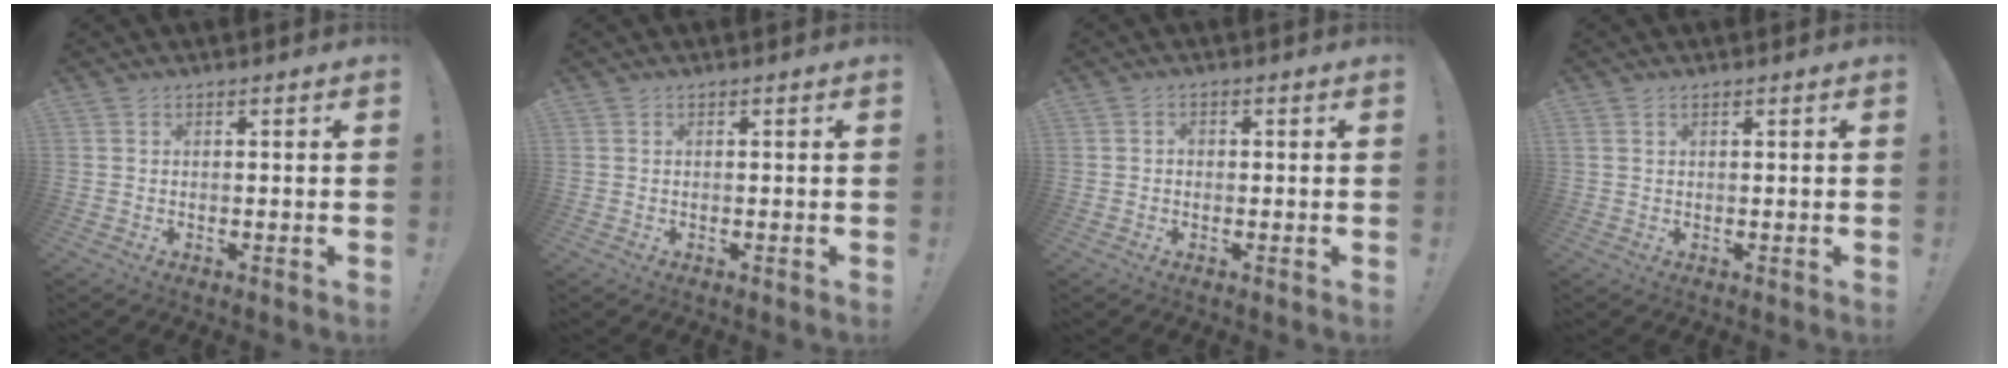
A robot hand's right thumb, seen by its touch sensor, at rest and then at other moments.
{"total": 0.0}
{"total": 0.9, "force": [-0.4, 0.8, 0.4], "torque": [-0.014, 0.007, -0.006]}
{"total": 1.2, "force": [0.7, 0.6, 0.7], "torque": [-0.021, 0.004, 0.015]}